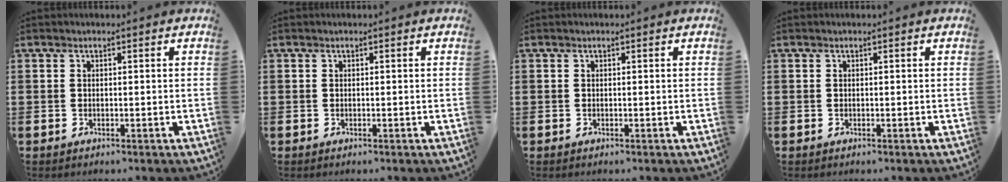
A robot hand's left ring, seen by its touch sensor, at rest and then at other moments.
{"total": 0.0}
{"total": 0.0}
{"total": 0.0}